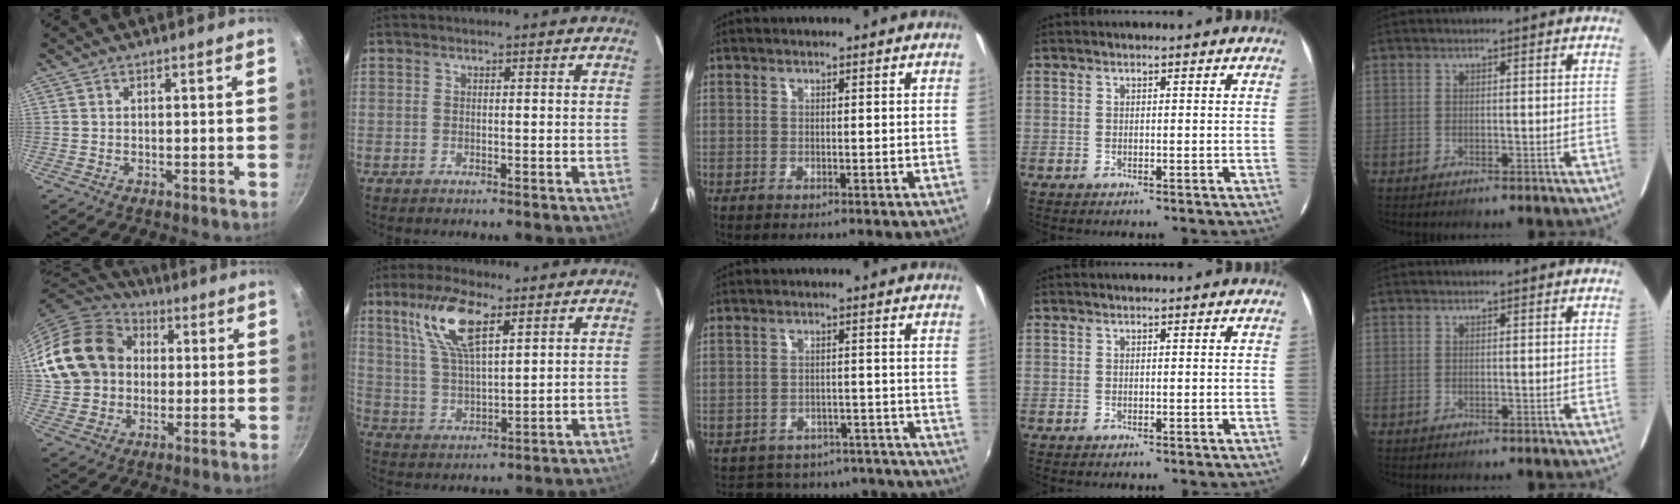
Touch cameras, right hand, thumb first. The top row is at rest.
{"thumb": {"total": 18.8, "force": [3.4, 15.6, 10.0], "torque": [-0.170, 0.034, 0.066]}, "index": {"total": 11.8, "force": [6.3, 4.0, 9.2], "torque": [-0.180, 0.013, 0.128]}, "middle": {"total": 19.3, "force": [-17.2, 7.3, 4.9], "torque": [-0.104, 0.037, -0.203]}}